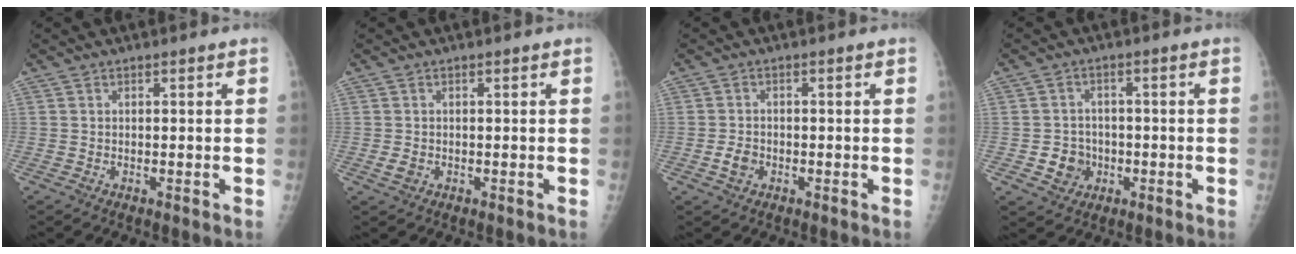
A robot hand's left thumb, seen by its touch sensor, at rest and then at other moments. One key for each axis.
{"total": 1.5, "fx": -0.3, "fy": 1.2, "fz": 0.8, "tx": -0.014, "ty": -0.001, "tz": -0.001}
{"total": 2.7, "fx": -0.9, "fy": 2.0, "fz": 1.4, "tx": -0.022, "ty": 0.005, "tz": -0.016}
{"total": 5.1, "fx": -1.3, "fy": 4.7, "fz": 1.6, "tx": -0.001, "ty": 0.010, "tz": -0.016}